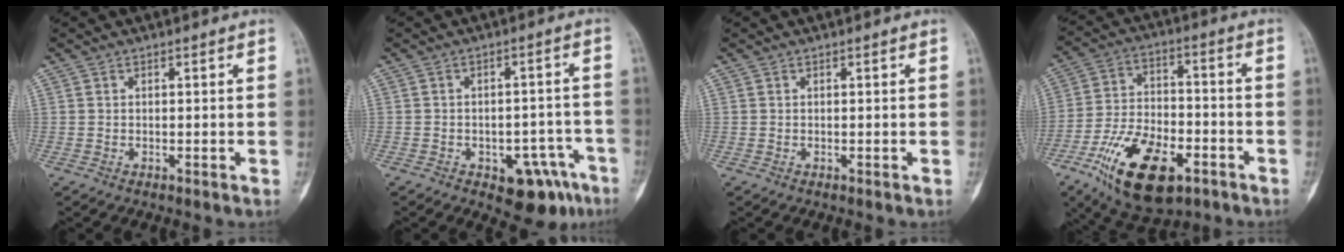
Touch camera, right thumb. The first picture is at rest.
{"total": 9.7, "force": [-5.3, 5.1, 6.3], "torque": [-0.043, 0.040, -0.062]}
{"total": 0.0}
{"total": 18.9, "force": [-9.2, 9.5, 13.5], "torque": [-0.228, 0.040, -0.152]}